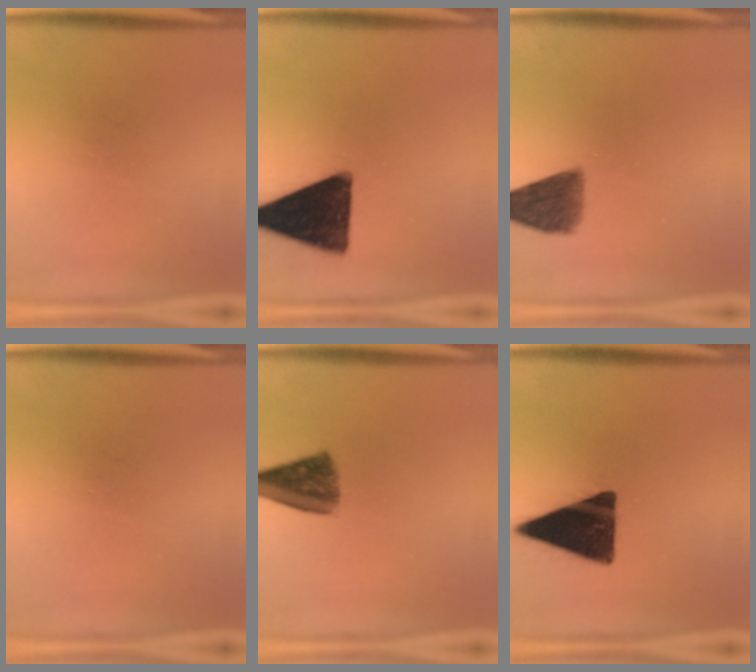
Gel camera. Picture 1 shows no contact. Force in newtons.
{"total": 16.8}
{"total": 7.0}
{"total": 0.0}
{"total": 8.4}
{"total": 16.3}